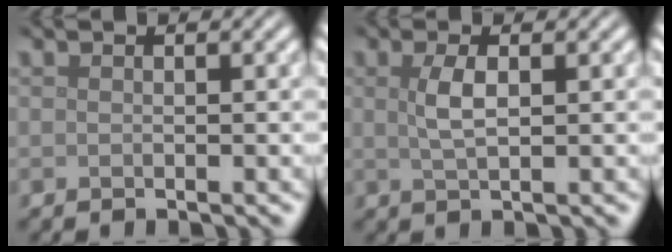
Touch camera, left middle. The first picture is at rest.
{"total": 2.2, "force": [0.5, 0.7, 2.0], "torque": [-0.043, 0.003, 0.011]}